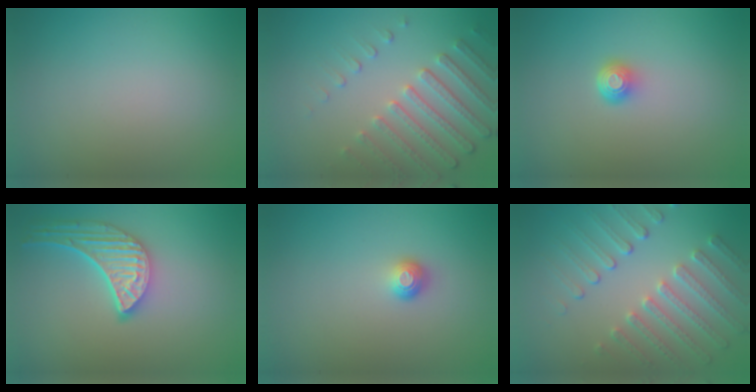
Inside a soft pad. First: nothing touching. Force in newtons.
{"total": 4.9, "press": 3.6, "slide": 3.3}
{"total": 1.6, "press": 1.2, "slide": 1.1}
{"total": 5.5, "press": 4.4, "slide": 3.3}
{"total": 1.2, "press": 1.0, "slide": 0.6}
{"total": 5.0, "press": 3.8, "slide": 3.3}